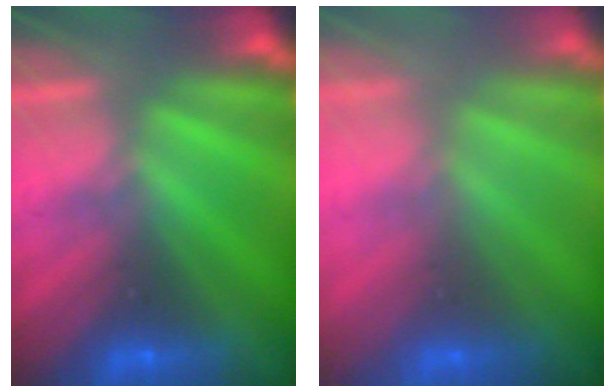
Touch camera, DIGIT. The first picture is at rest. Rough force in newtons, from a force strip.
{"total": 2.7}